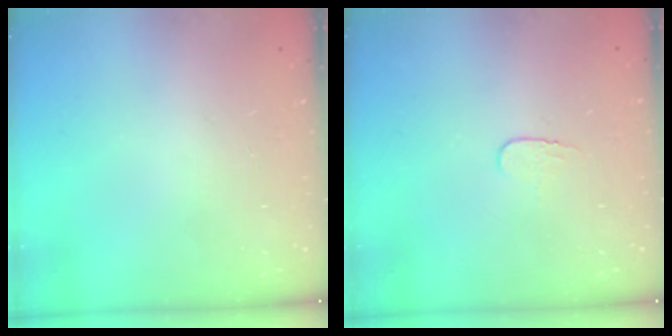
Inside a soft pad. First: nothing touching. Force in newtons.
{"total": 3.9, "press": 3.8, "slide": 0.4}